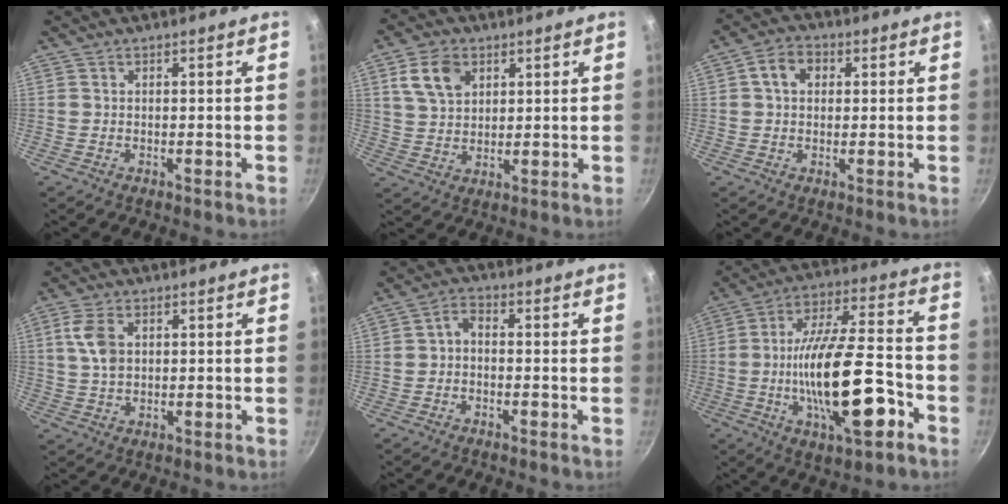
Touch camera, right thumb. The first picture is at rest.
{"total": 8.6, "force": [3.6, 5.9, 5.0], "torque": [-0.076, -0.005, 0.069]}
{"total": 5.7, "force": [1.4, 4.3, 3.4], "torque": [-0.040, 0.010, 0.014]}
{"total": 6.4, "force": [1.7, 4.0, 4.8], "torque": [-0.091, 0.002, 0.031]}
{"total": 2.9, "force": [-0.9, 1.9, 2.1], "torque": [-0.039, 0.022, -0.023]}
{"total": 21.2, "force": [-6.5, 7.4, 18.8], "torque": [-0.310, 0.035, -0.107]}